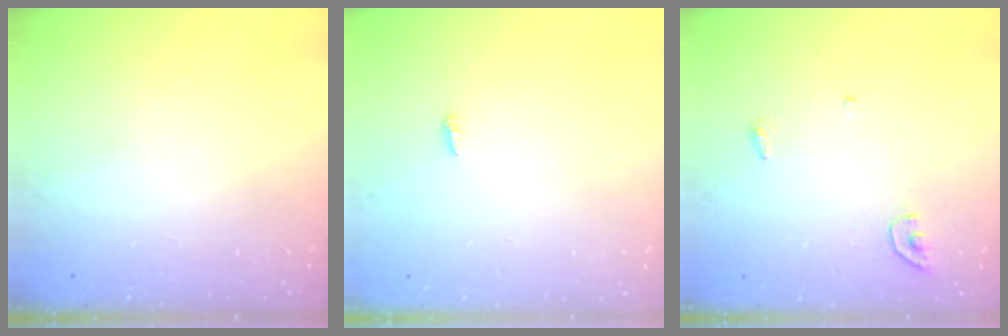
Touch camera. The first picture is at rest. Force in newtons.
{"total": 3.4, "press": 3.3, "slide": 0.6}
{"total": 4.3, "press": 4.3, "slide": 0.4}